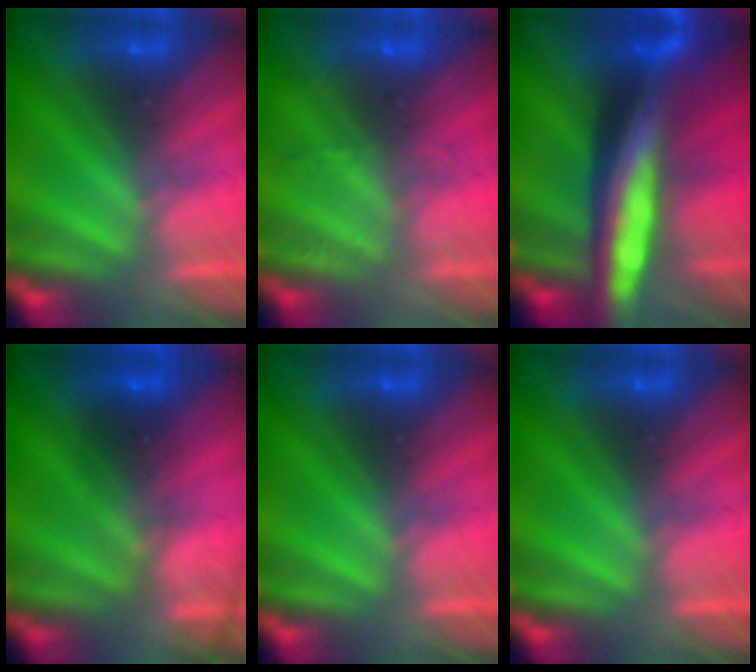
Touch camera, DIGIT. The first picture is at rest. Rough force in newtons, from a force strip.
{"total": 2.0}
{"total": 7.3}
{"total": 10.2}
{"total": 0.0}
{"total": 0.0}